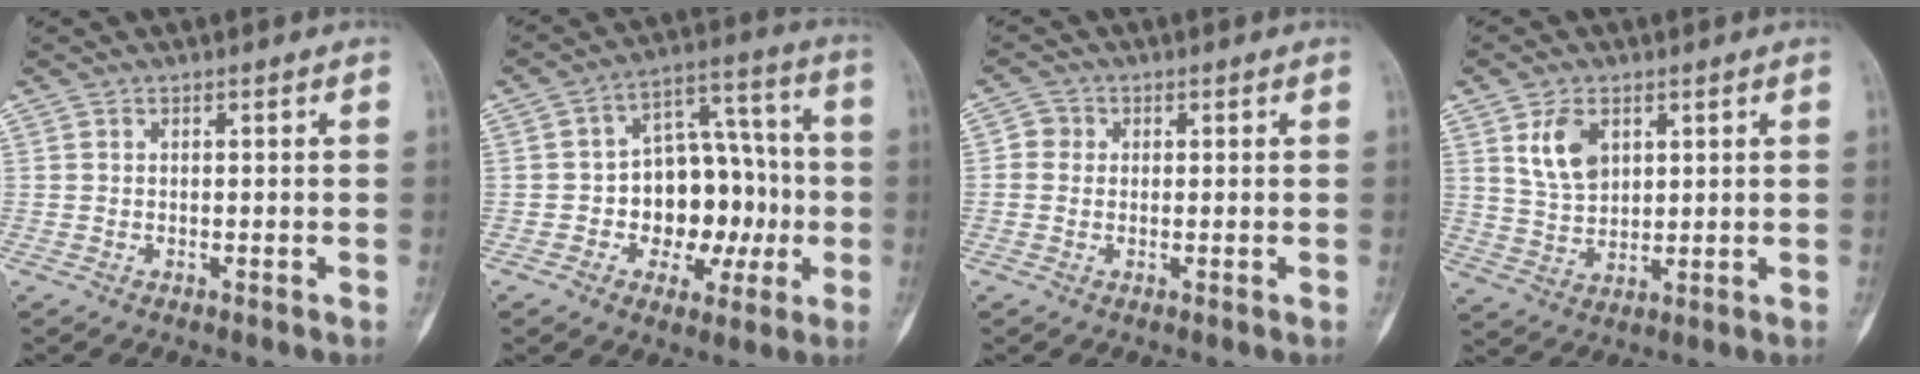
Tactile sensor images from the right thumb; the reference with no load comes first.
{"total": 15.9, "force": [-2.1, 11.1, 11.2], "torque": [-0.107, 0.046, -0.027]}
{"total": 2.6, "force": [0.2, 2.5, 0.7], "torque": [0.003, 0.006, -0.001]}
{"total": 7.3, "force": [3.1, 4.7, 4.7], "torque": [-0.073, -0.017, 0.065]}